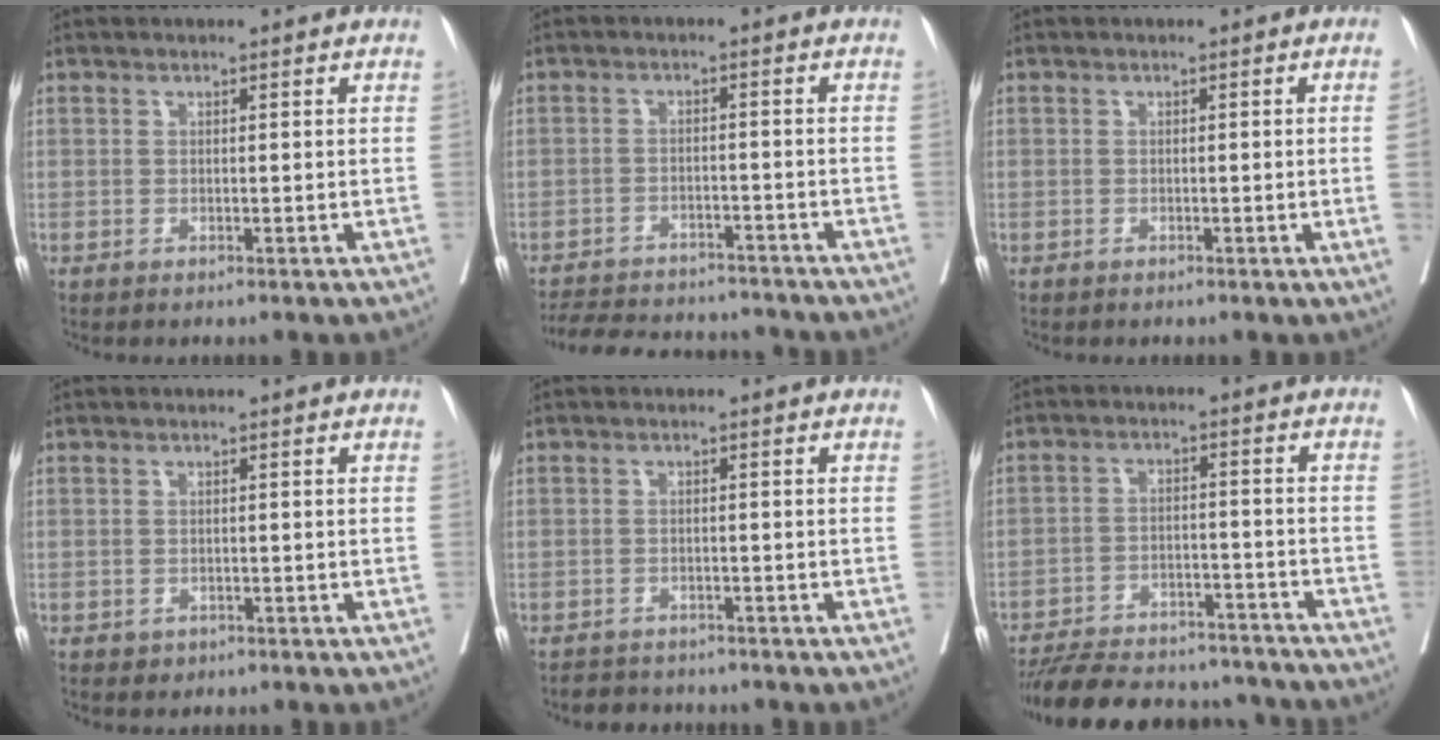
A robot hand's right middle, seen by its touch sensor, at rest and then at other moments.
{"total": 13.8, "force": [-12.8, 3.6, 3.9], "torque": [-0.083, 0.003, -0.175]}
{"total": 1.3, "force": [-0.2, -0.5, 1.2], "torque": [-0.016, -0.002, -0.004]}
{"total": 1.1, "force": [-0.6, 1.0, 0.2], "torque": [-0.005, 0.002, -0.004]}
{"total": 3.3, "force": [-3.0, 1.3, -0.2], "torque": [0.001, -0.003, -0.049]}
{"total": 20.0, "force": [-18.2, 5.2, 6.5], "torque": [-0.141, -0.007, -0.256]}